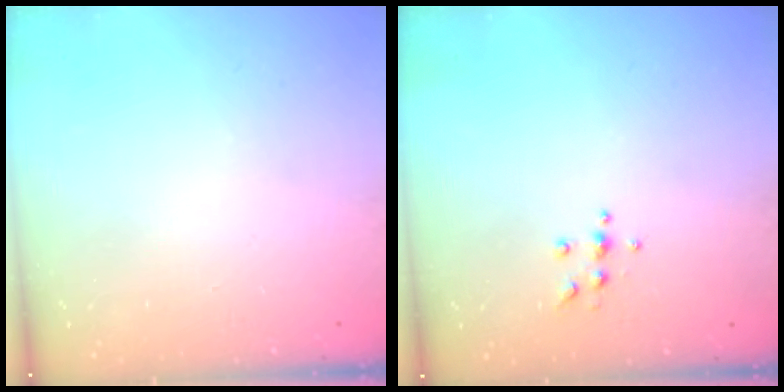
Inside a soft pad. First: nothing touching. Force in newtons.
{"total": 5.6, "press": 5.6, "slide": 0.7}